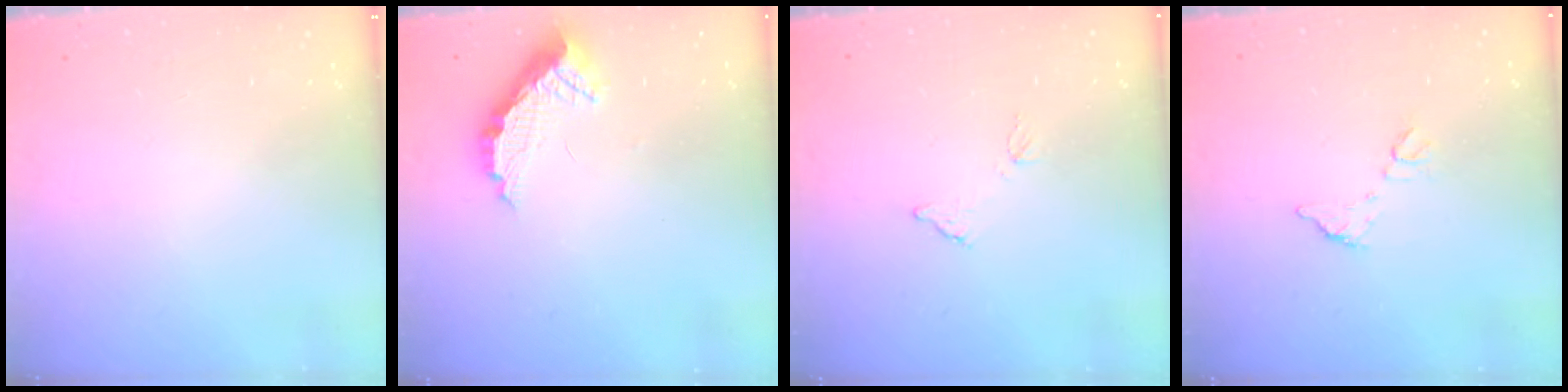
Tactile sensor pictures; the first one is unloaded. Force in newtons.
{"total": 11.0, "press": 11.0, "slide": 0.7}
{"total": 6.9, "press": 6.9, "slide": 0.3}
{"total": 6.5, "press": 6.5, "slide": 0.2}